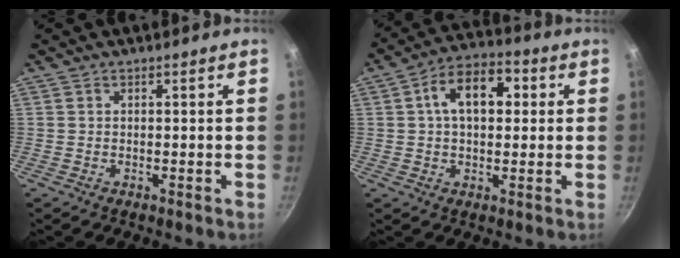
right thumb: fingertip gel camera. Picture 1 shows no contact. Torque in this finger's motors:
{"motor_torque": [0.42, 2.51, 0.72, -0.39, 0.05]}